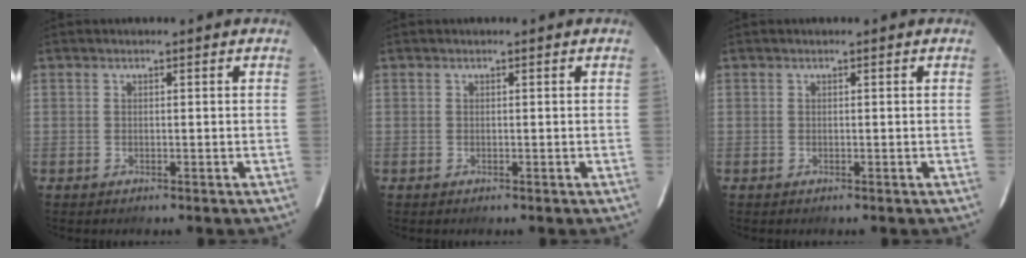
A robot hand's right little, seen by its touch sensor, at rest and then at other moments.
{"total": 0.0}
{"total": 0.0}